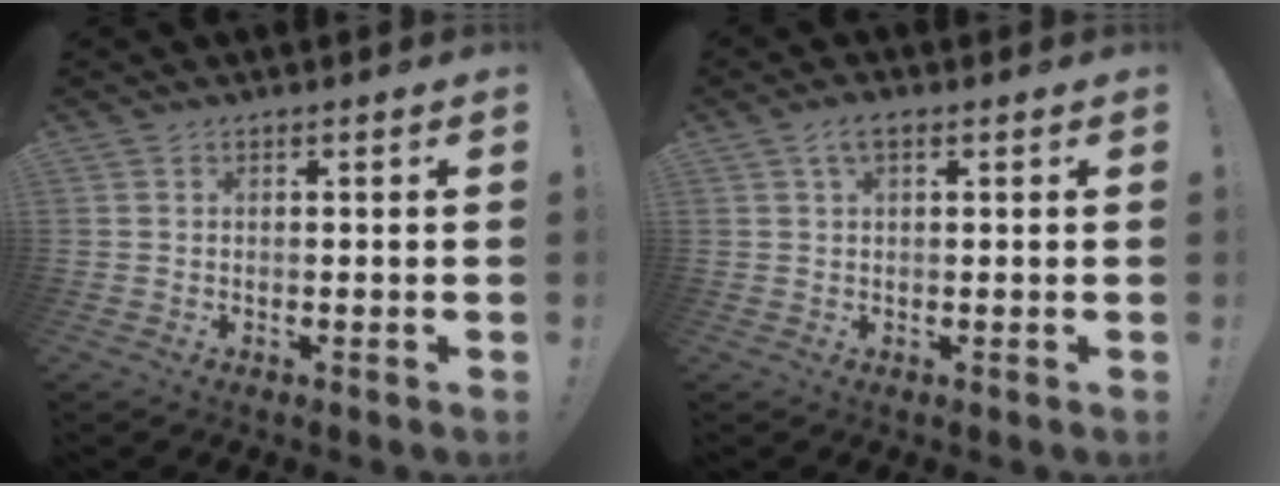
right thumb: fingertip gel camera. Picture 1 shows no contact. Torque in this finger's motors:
{"motor_torque": [-0.32, 0.57, 0.42, 0.09, -0.02]}